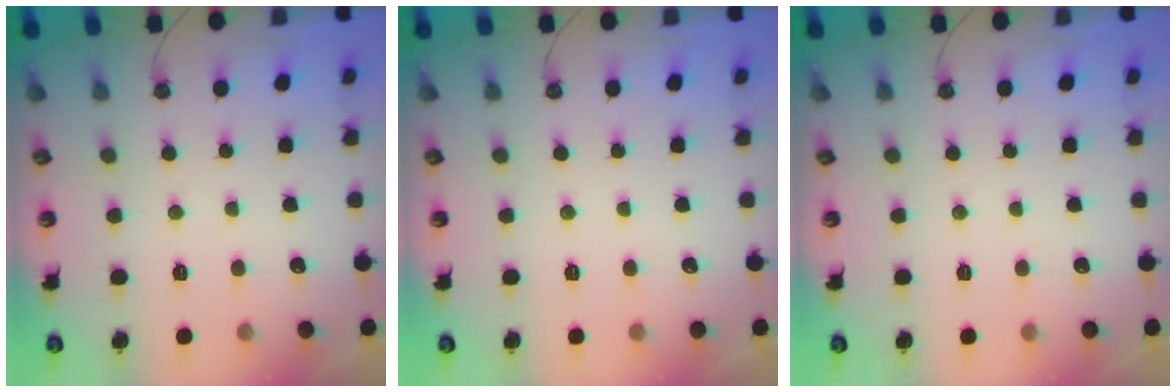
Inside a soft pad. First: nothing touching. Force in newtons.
{"total": 0.0}
{"total": 0.0}